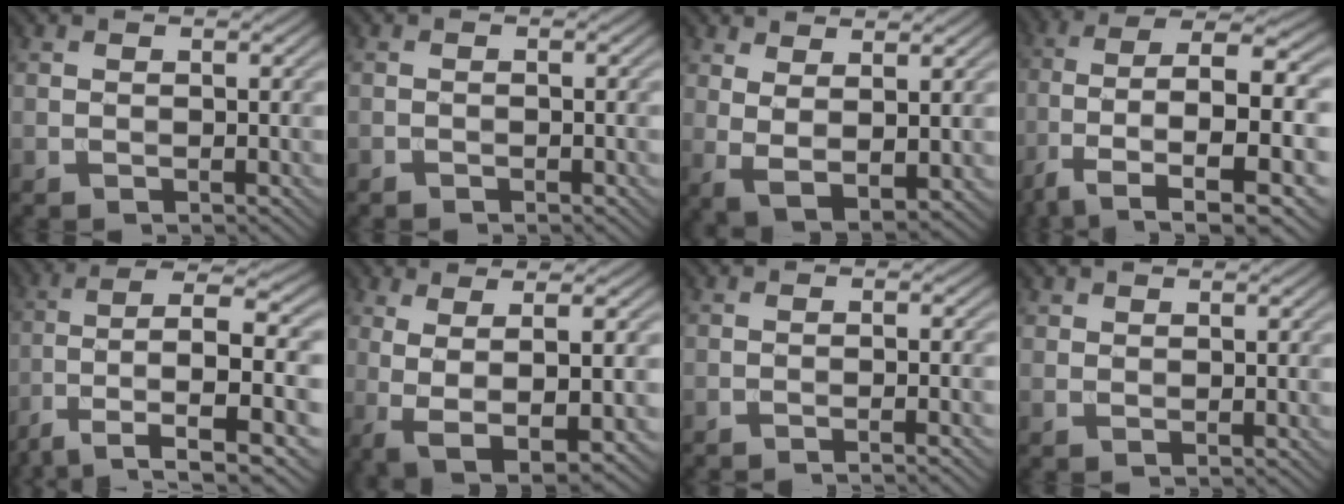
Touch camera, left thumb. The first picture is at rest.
{"total": 0.7, "force": [-0.6, 0.1, 0.3], "torque": [-0.004, 0.001, -0.011]}
{"total": 4.3, "force": [1.8, 1.3, 3.6], "torque": [-0.086, -0.012, 0.044]}
{"total": 12.3, "force": [-2.5, 5.0, 10.9], "torque": [-0.217, -0.007, -0.043]}
{"total": 10.5, "force": [-2.6, 3.9, 9.4], "torque": [-0.187, -0.007, -0.048]}
{"total": 7.1, "force": [-0.5, 1.6, 6.9], "torque": [-0.128, -0.006, -0.001]}
{"total": 2.8, "force": [-1.7, 0.2, 2.3], "torque": [-0.032, 0.010, -0.042]}
{"total": 0.8, "force": [0.6, 0.5, 0.2], "torque": [-0.004, -0.001, 0.012]}